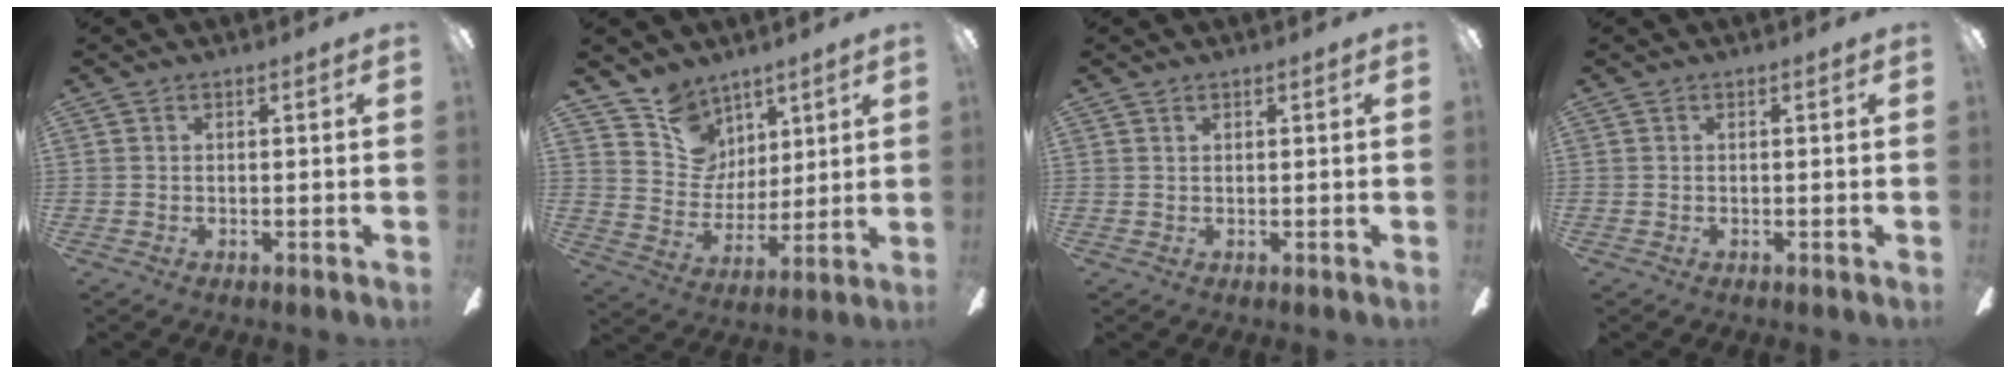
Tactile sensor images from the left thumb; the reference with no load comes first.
{"total": 12.1, "force": [8.0, 8.9, 1.7], "torque": [-0.038, -0.062, 0.160]}
{"total": 0.6, "force": [0.5, 0.3, 0.1], "torque": [-0.004, 0.002, 0.009]}
{"total": 0.0}